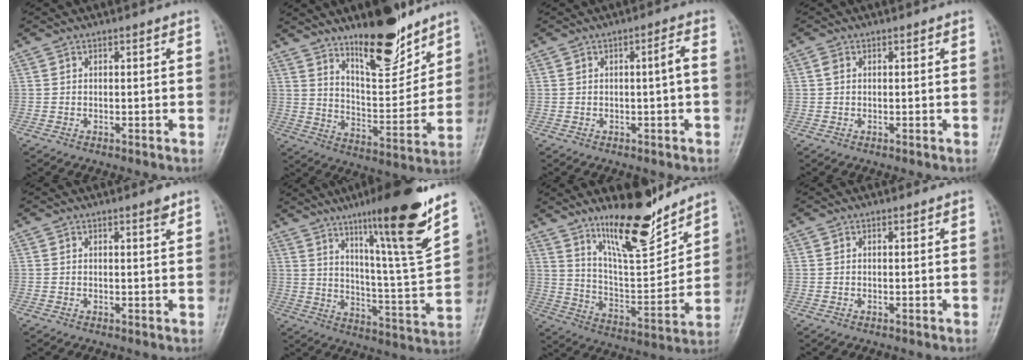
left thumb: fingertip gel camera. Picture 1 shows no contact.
{"total": 14.8, "force": [10.9, 4.9, 8.8], "torque": [-0.103, -0.088, 0.184]}
{"total": 2.2, "force": [-0.2, 0.0, 2.2], "torque": [-0.039, 0.009, -0.003]}
{"total": 0.9, "force": [0.2, 0.7, 0.6], "torque": [-0.011, 0.003, 0.002]}
{"total": 1.4, "force": [1.0, 0.2, 1.0], "torque": [-0.014, -0.006, 0.014]}
{"total": 19.6, "force": [12.6, 1.3, 14.9], "torque": [-0.203, -0.072, 0.198]}
{"total": 16.0, "force": [12.2, 4.2, 9.5], "torque": [-0.122, -0.091, 0.214]}
{"total": 0.0}